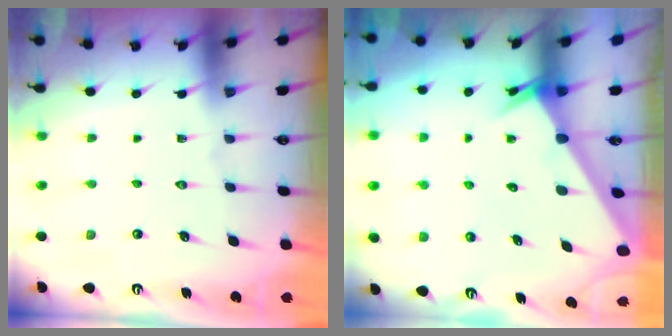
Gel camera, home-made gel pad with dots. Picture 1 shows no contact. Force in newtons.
{"total": 2.5, "press": 2.5, "slide": 0.1}